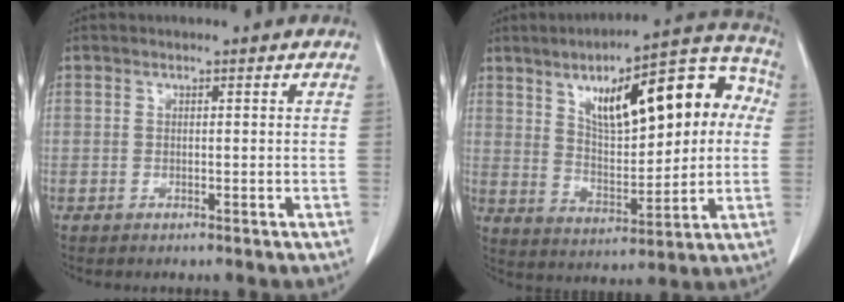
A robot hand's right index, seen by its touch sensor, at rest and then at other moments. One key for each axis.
{"total": 19.5, "fx": 5.2, "fy": 6.7, "fz": 17.6, "tx": -0.247, "ty": 0.042, "tz": 0.081}